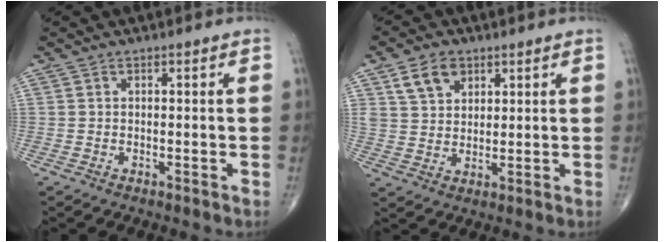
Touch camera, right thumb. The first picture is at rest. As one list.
[{"total": 6.8, "force": [3.6, 4.7, 3.4], "torque": [-0.045, -0.015, 0.070]}]